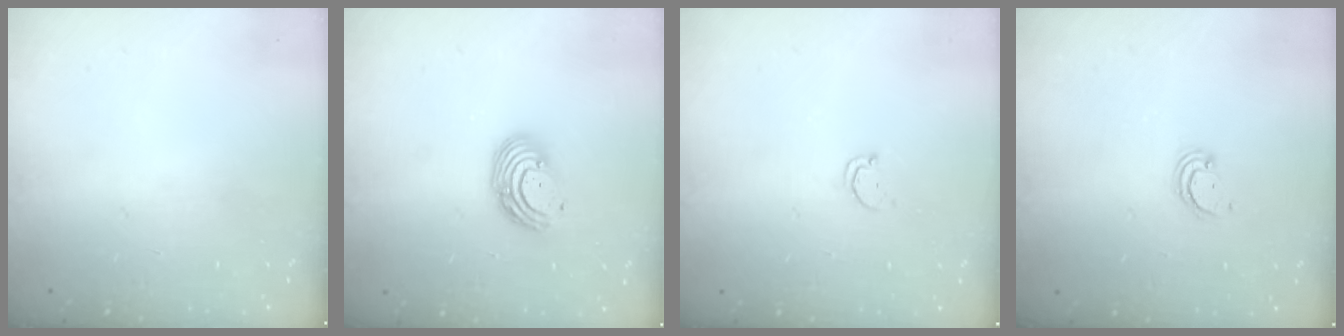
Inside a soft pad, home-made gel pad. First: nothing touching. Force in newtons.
{"total": 8.1, "press": 8.0, "slide": 1.5}
{"total": 1.7, "press": 1.7, "slide": 0.2}
{"total": 2.2, "press": 2.2, "slide": 0.2}